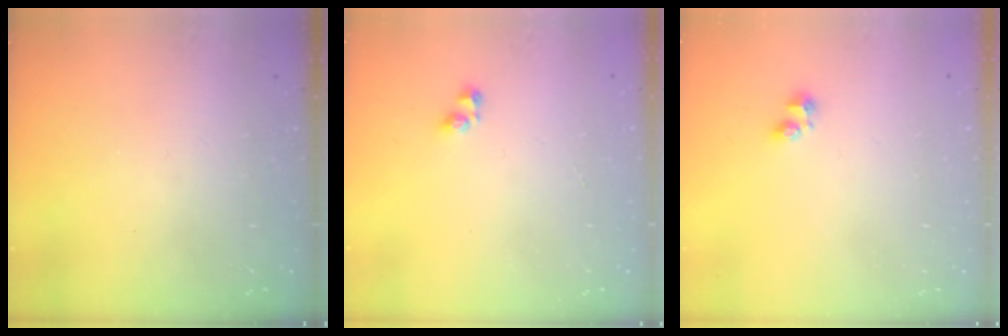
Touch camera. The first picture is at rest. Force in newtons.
{"total": 2.9, "press": 2.9, "slide": 0.4}
{"total": 2.2, "press": 2.2, "slide": 0.5}